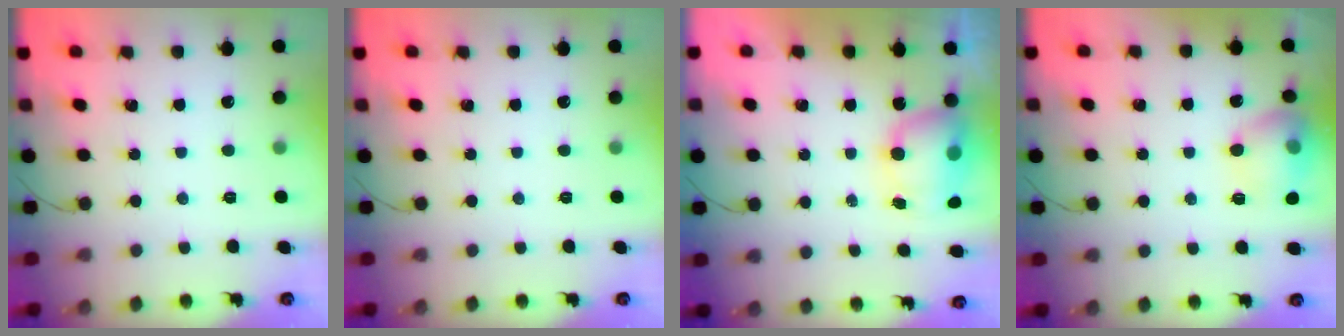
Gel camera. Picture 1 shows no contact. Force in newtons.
{"total": 0.0}
{"total": 7.9, "press": 7.8, "slide": 1.4}
{"total": 13.1, "press": 13.0, "slide": 1.1}